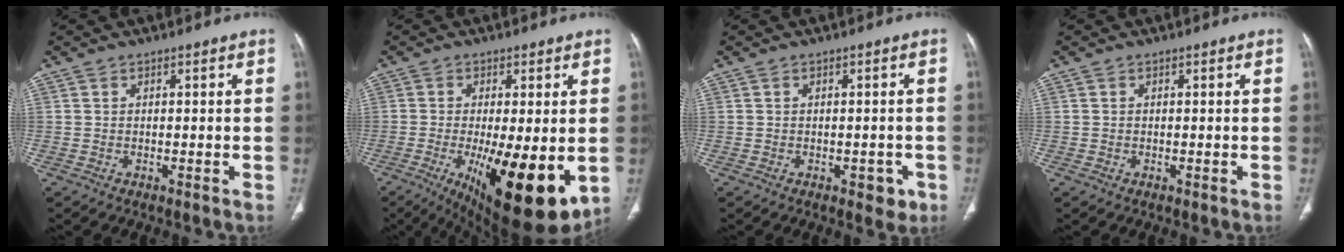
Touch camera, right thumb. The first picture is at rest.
{"total": 18.5, "force": [-4.5, 6.1, 16.9], "torque": [-0.228, -0.034, -0.045]}
{"total": 3.2, "force": [-1.4, 1.9, 2.1], "torque": [-0.006, 0.004, -0.014]}
{"total": 0.0}